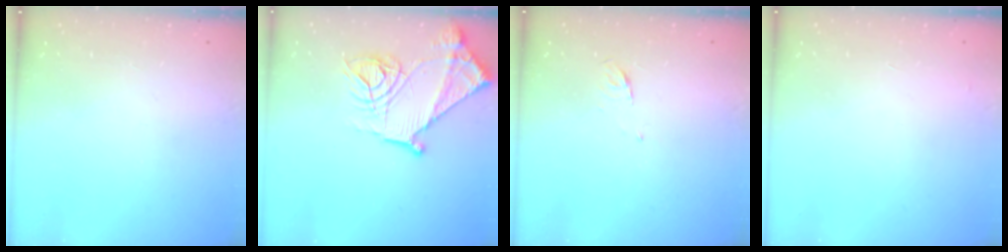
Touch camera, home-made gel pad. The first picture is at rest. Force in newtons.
{"total": 15.5, "press": 15.4, "slide": 1.4}
{"total": 3.5, "press": 3.4, "slide": 0.8}
{"total": 2.9, "press": 2.9, "slide": 0.1}